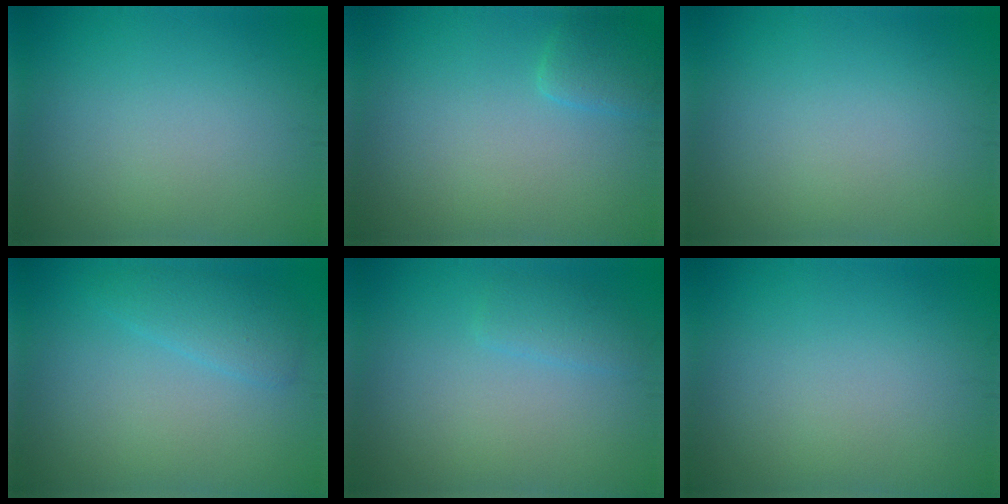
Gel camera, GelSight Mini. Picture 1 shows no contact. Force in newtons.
{"total": 1.8, "press": 1.8, "slide": 0.2}
{"total": 0.0}
{"total": 2.3, "press": 2.3, "slide": 0.0}
{"total": 1.6, "press": 1.6, "slide": 0.0}
{"total": 0.0}